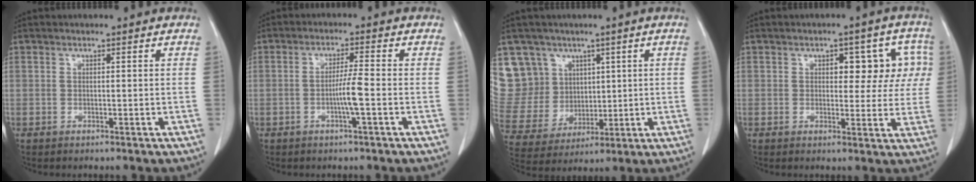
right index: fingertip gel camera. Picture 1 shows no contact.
{"total": 4.1, "force": [-1.1, -0.4, 3.9], "torque": [-0.074, -0.001, -0.022]}
{"total": 12.1, "force": [6.4, 10.2, 1.3], "torque": [-0.053, 0.050, 0.150]}
{"total": 7.6, "force": [2.1, 4.0, 6.1], "torque": [-0.054, 0.030, 0.023]}